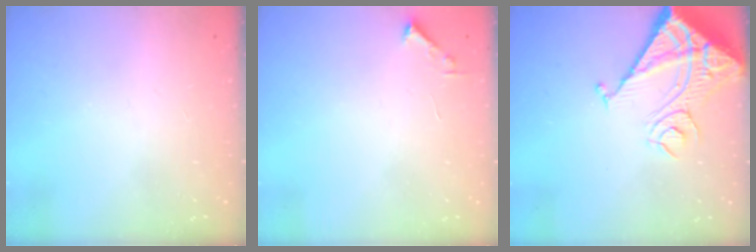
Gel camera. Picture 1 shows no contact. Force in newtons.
{"total": 1.7, "press": 1.7, "slide": 0.2}
{"total": 17.3, "press": 17.1, "slide": 2.3}